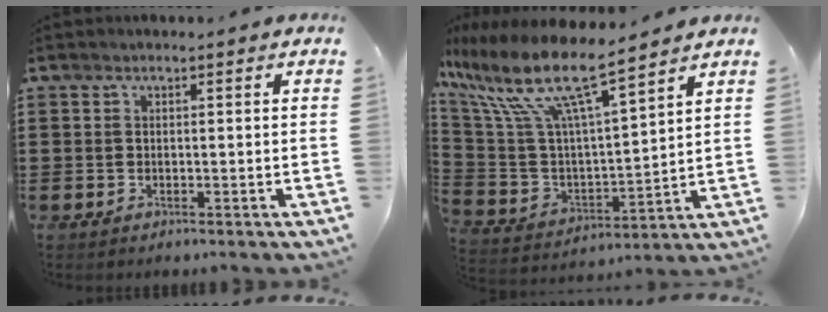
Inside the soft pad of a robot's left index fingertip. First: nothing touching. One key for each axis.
{"total": 12.5, "fx": 8.8, "fy": 2.3, "fz": 8.5, "tx": -0.199, "ty": -0.051, "tz": 0.147}